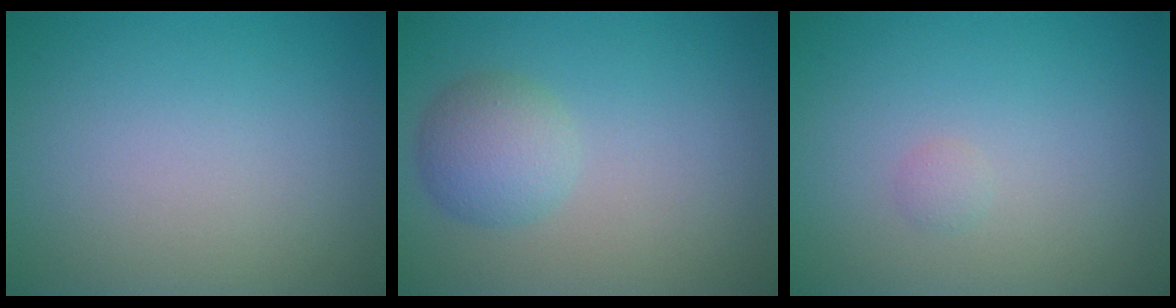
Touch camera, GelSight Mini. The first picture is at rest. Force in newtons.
{"total": 3.1, "press": 3.1, "slide": 0.1}
{"total": 0.6, "press": 0.6, "slide": 0.0}